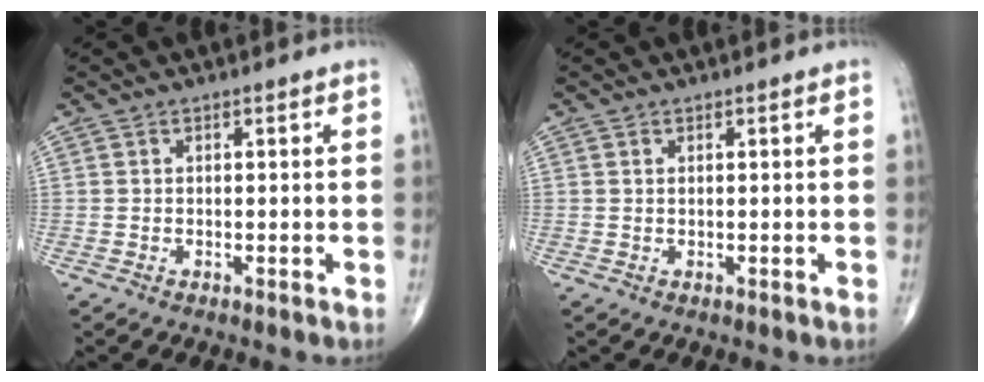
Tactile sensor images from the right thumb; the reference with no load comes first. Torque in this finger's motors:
{"motor_torque": [0.41, 0.19, 0.05, 0.24, 0.02]}